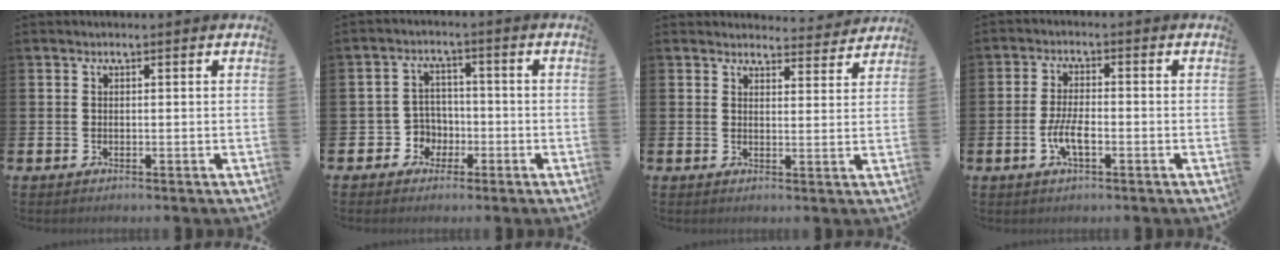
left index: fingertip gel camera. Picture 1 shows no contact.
{"total": 4.2, "force": [-1.6, 3.8, 0.5], "torque": [-0.031, 0.006, -0.034]}
{"total": 3.6, "force": [3.5, 0.6, 0.0], "torque": [0.004, -0.025, 0.061]}
{"total": 4.2, "force": [-1.4, 1.5, 3.7], "torque": [-0.082, 0.003, -0.027]}